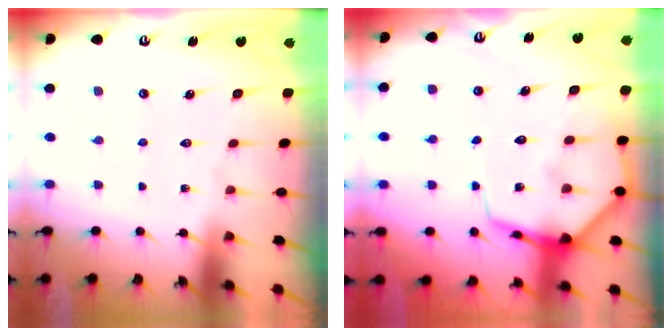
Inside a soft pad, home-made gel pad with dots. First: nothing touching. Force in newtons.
{"total": 12.2, "press": 12.2, "slide": 1.1}